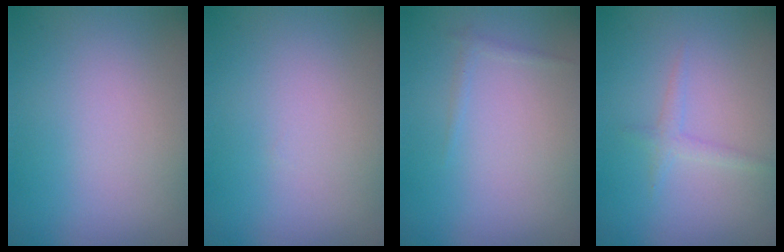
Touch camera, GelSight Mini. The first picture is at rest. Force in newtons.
{"total": 0.0}
{"total": 0.6, "press": 0.6, "slide": 0.1}
{"total": 1.1, "press": 1.1, "slide": 0.1}